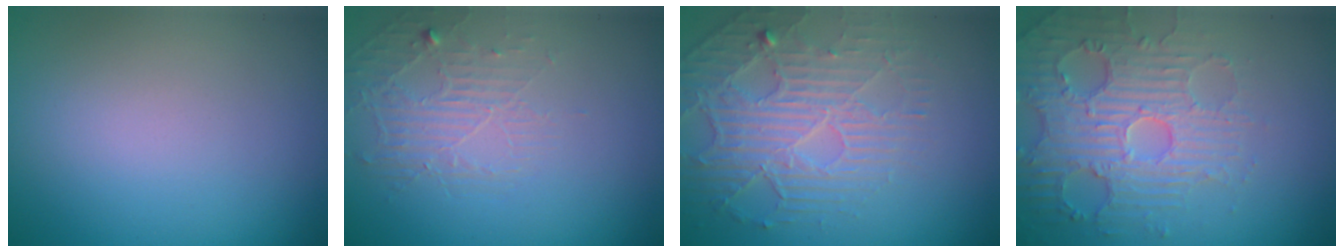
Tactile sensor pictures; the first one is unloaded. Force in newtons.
{"total": 1.8, "press": 0.8, "slide": 1.6}
{"total": 3.5, "press": 3.1, "slide": 1.6}
{"total": 4.9, "press": 4.4, "slide": 2.3}